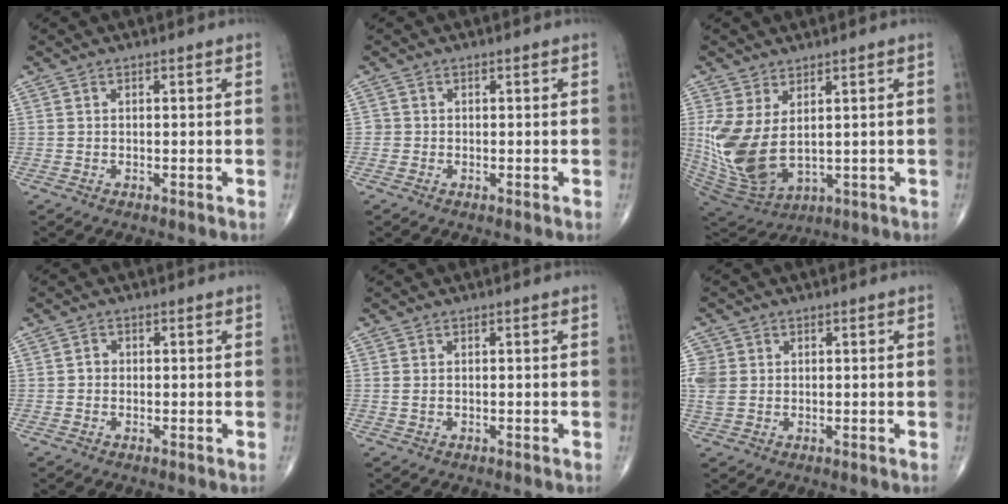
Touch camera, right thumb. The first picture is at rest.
{"total": 1.0, "force": [-0.2, 0.9, 0.0], "torque": [0.006, 0.005, -0.007]}
{"total": 13.7, "force": [1.6, 8.0, 11.0], "torque": [-0.237, -0.023, 0.057]}
{"total": 1.2, "force": [-0.1, 1.1, 0.5], "torque": [0.000, 0.004, -0.005]}
{"total": 0.9, "force": [0.1, 0.7, 0.6], "torque": [-0.015, 0.003, 0.005]}
{"total": 5.2, "force": [0.6, 4.5, 2.5], "torque": [-0.059, 0.007, 0.017]}